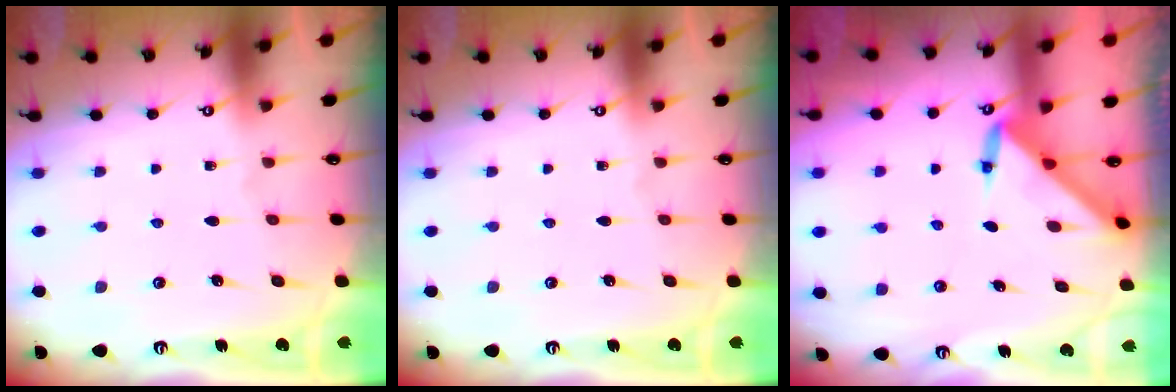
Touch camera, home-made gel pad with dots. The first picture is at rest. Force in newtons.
{"total": 0.0}
{"total": 5.0, "press": 4.9, "slide": 0.4}